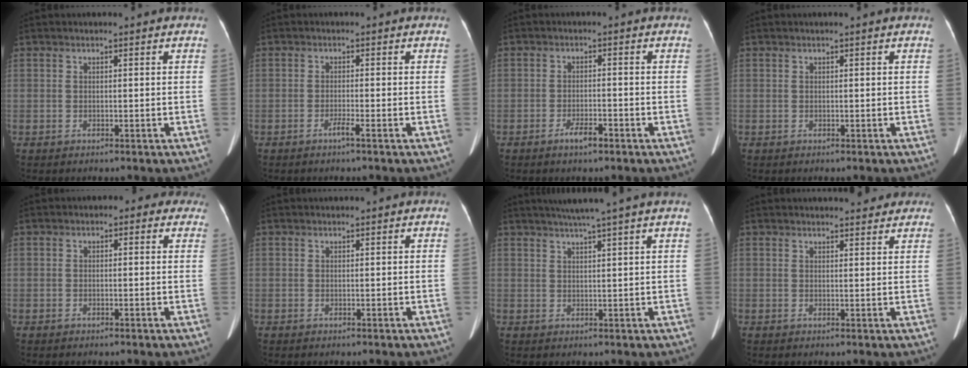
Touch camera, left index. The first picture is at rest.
{"total": 1.4, "force": [-0.9, -0.3, 1.0], "torque": [-0.018, 0.000, -0.017]}
{"total": 2.8, "force": [-1.9, 0.6, 1.9], "torque": [-0.035, 0.000, -0.032]}
{"total": 0.0}
{"total": 1.9, "force": [0.8, 1.5, 0.9], "torque": [0.004, 0.012, -0.003]}
{"total": 1.0, "force": [0.9, 0.0, 0.3], "torque": [-0.005, 0.020, 0.019]}
{"total": 7.0, "force": [5.6, -1.7, 3.9], "torque": [-0.057, 0.016, 0.077]}
{"total": 8.2, "force": [7.5, 2.0, 2.9], "torque": [-0.028, 0.012, 0.082]}